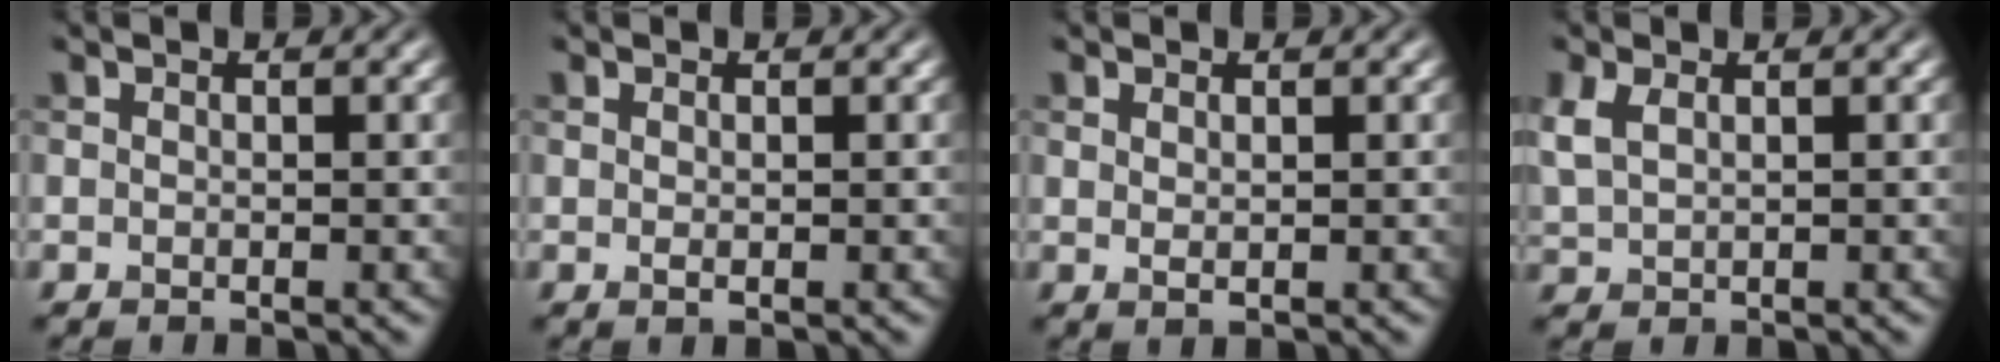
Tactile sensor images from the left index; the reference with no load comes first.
{"total": 0.7, "force": [0.1, 0.2, 0.6], "torque": [-0.012, 0.000, 0.002]}
{"total": 0.9, "force": [0.4, 0.2, 0.7], "torque": [-0.014, -0.002, 0.009]}
{"total": 2.8, "force": [1.2, 1.5, 2.0], "torque": [-0.056, 0.005, 0.029]}